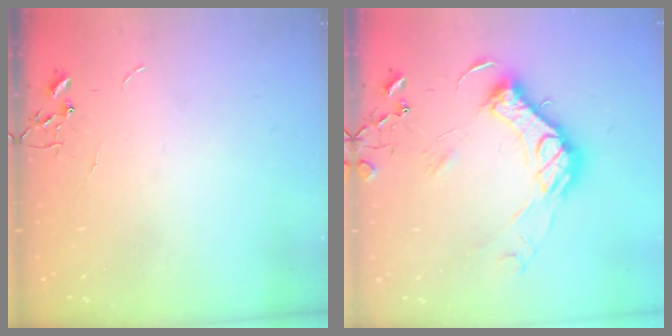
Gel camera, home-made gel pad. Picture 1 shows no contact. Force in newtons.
{"total": 15.5, "press": 15.4, "slide": 1.7}